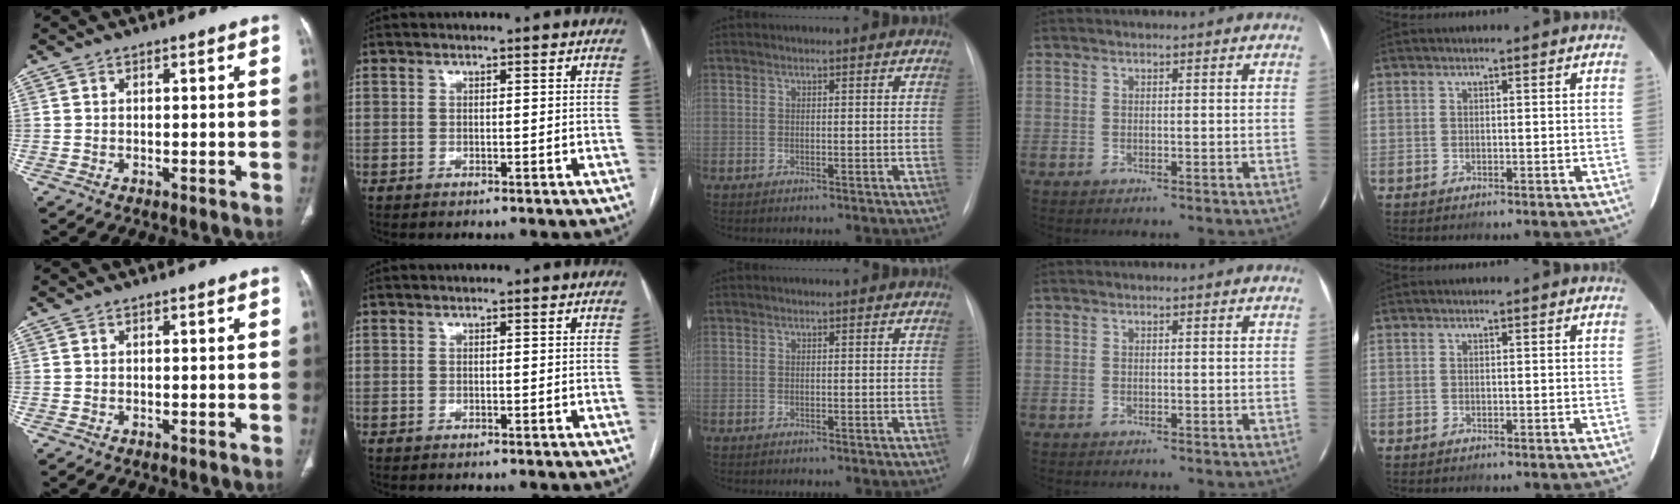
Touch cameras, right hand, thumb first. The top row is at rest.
{}